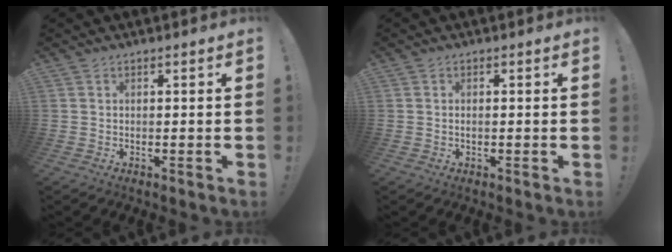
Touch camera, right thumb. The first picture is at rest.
{"total": 0.8, "force": [-0.3, 0.2, 0.7], "torque": [-0.020, 0.002, -0.004]}